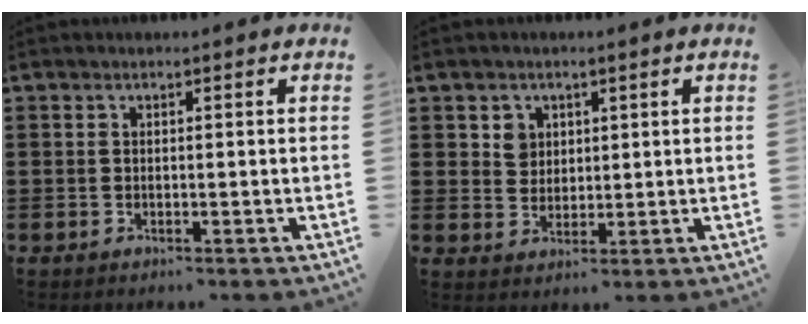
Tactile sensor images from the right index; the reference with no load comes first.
{"total": 2.9, "force": [1.3, 2.5, 0.7], "torque": [-0.016, 0.006, 0.021]}